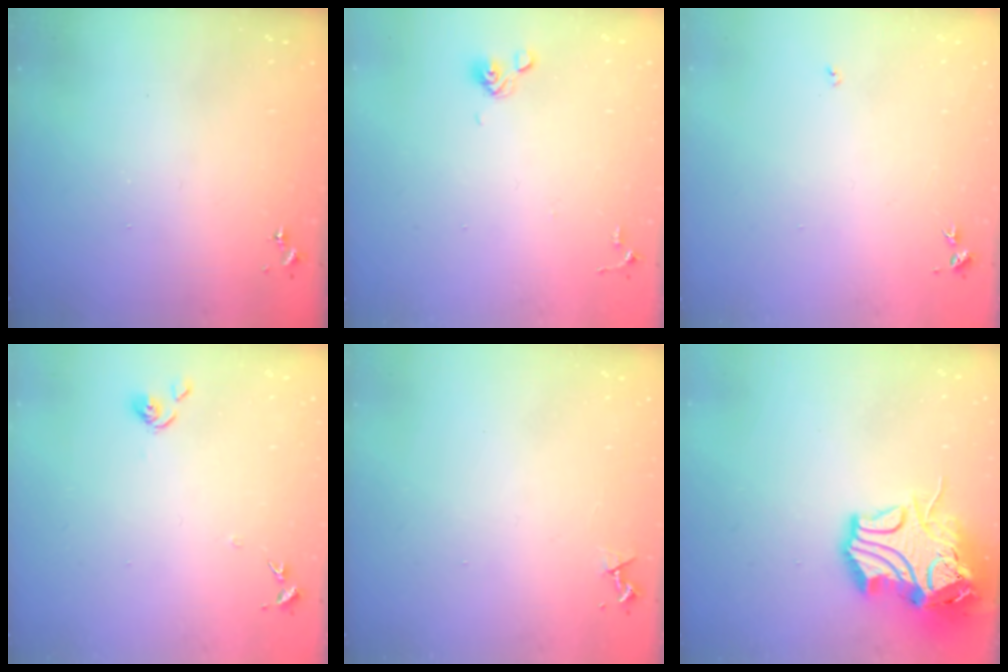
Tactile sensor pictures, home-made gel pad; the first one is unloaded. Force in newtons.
{"total": 6.3, "press": 6.0, "slide": 2.1}
{"total": 3.0, "press": 3.0, "slide": 0.4}
{"total": 6.7, "press": 6.7, "slide": 0.6}
{"total": 3.8, "press": 3.7, "slide": 0.6}
{"total": 18.6, "press": 18.4, "slide": 2.7}